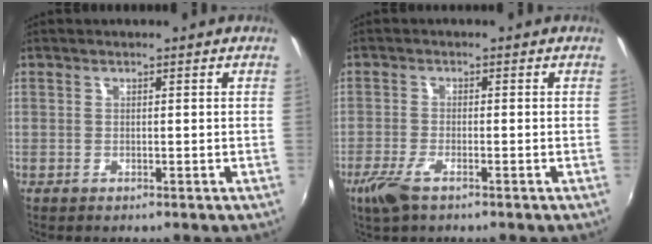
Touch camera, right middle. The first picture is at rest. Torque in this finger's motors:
{"motor_torque": [0.45, -0.39, 0.27, 0.08]}